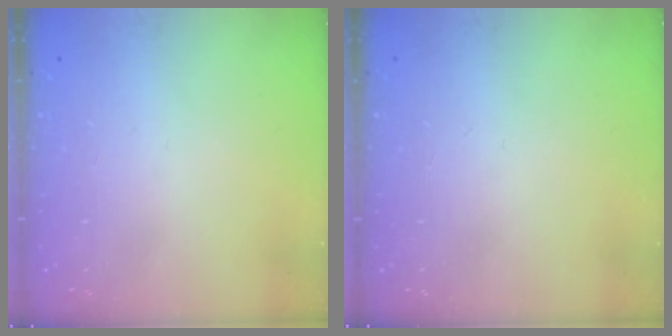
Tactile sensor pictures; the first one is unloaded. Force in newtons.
{"total": 0.0}